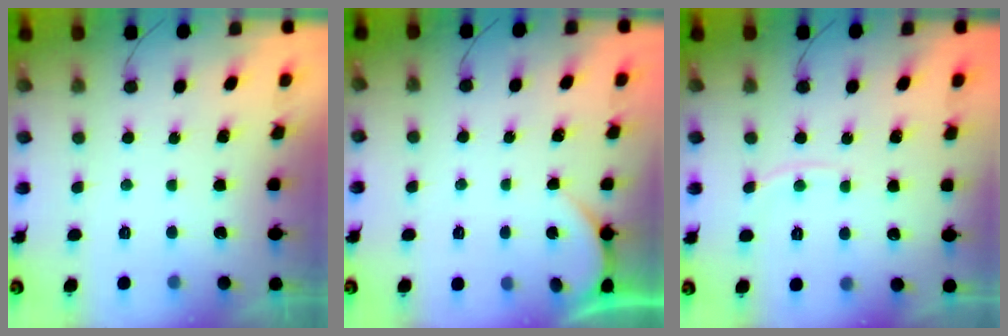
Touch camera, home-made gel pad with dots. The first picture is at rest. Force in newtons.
{"total": 1.6, "press": 1.6, "slide": 0.1}
{"total": 4.6, "press": 4.6, "slide": 0.2}